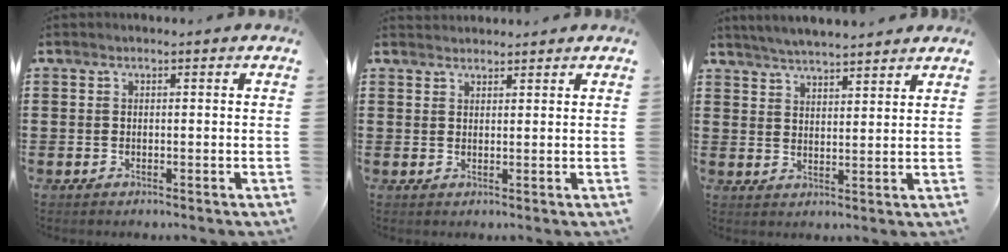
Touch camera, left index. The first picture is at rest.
{"total": 1.6, "force": [1.6, 0.3, 0.0], "torque": [-0.002, 0.002, 0.031]}
{"total": 3.9, "force": [3.8, -0.6, 0.3], "torque": [-0.018, -0.015, 0.069]}